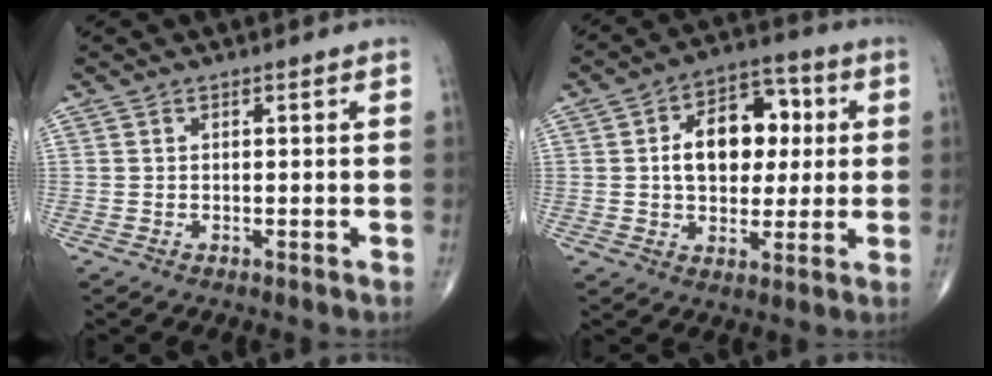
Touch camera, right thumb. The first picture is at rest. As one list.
[{"total": 13.9, "force": [1.9, 9.3, 10.2], "torque": [-0.112, 0.019, 0.024]}]